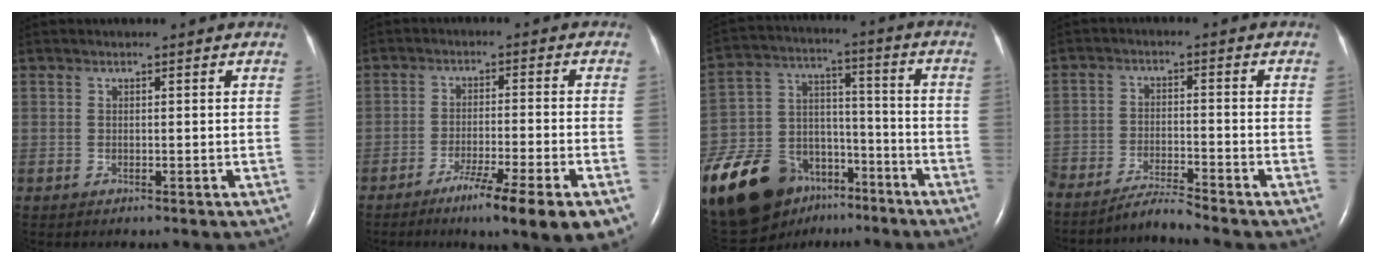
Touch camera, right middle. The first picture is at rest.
{"total": 11.5, "force": [-6.9, 0.1, 9.1], "torque": [-0.121, -0.022, -0.103]}
{"total": 26.7, "force": [-17.1, 15.6, 13.3], "torque": [-0.353, 0.007, -0.288]}
{"total": 5.5, "force": [-5.1, -1.3, 1.2], "torque": [-0.018, -0.015, -0.095]}